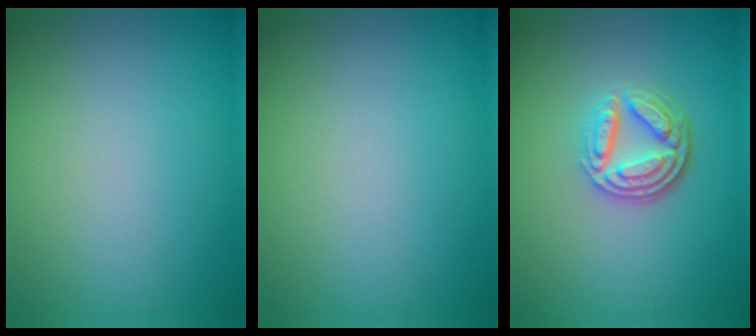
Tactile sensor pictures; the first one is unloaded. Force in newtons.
{"total": 0.0}
{"total": 4.6, "press": 3.5, "slide": 3.1}